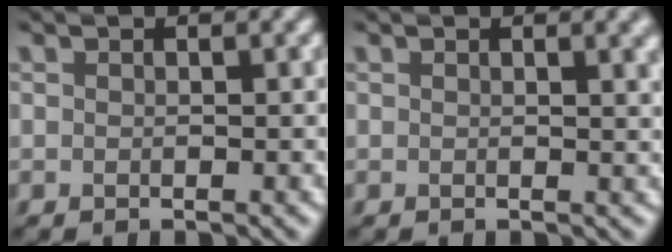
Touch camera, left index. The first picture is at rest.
{"total": 2.2, "force": [0.9, 0.8, 1.8], "torque": [-0.009, 0.005, 0.009]}